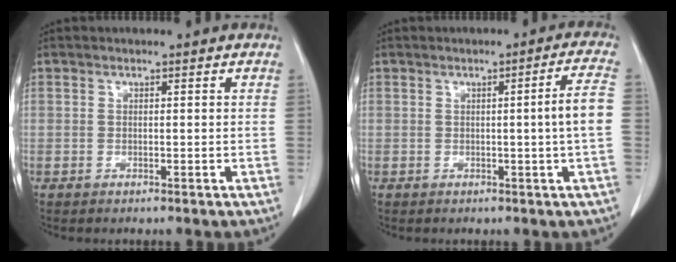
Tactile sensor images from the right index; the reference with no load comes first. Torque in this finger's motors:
{"motor_torque": [0.46, -0.15, 0.31, 0.05]}